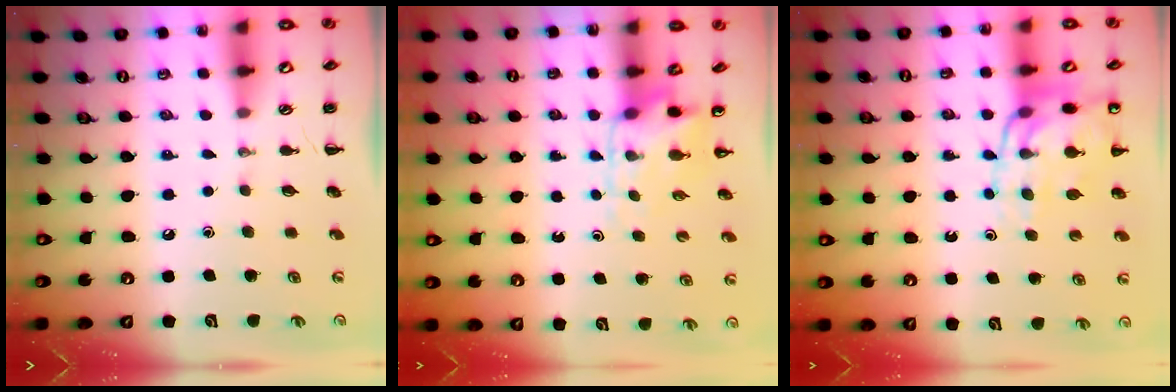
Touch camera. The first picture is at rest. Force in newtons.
{"total": 4.6, "press": 4.6, "slide": 0.5}
{"total": 13.9, "press": 13.5, "slide": 3.1}